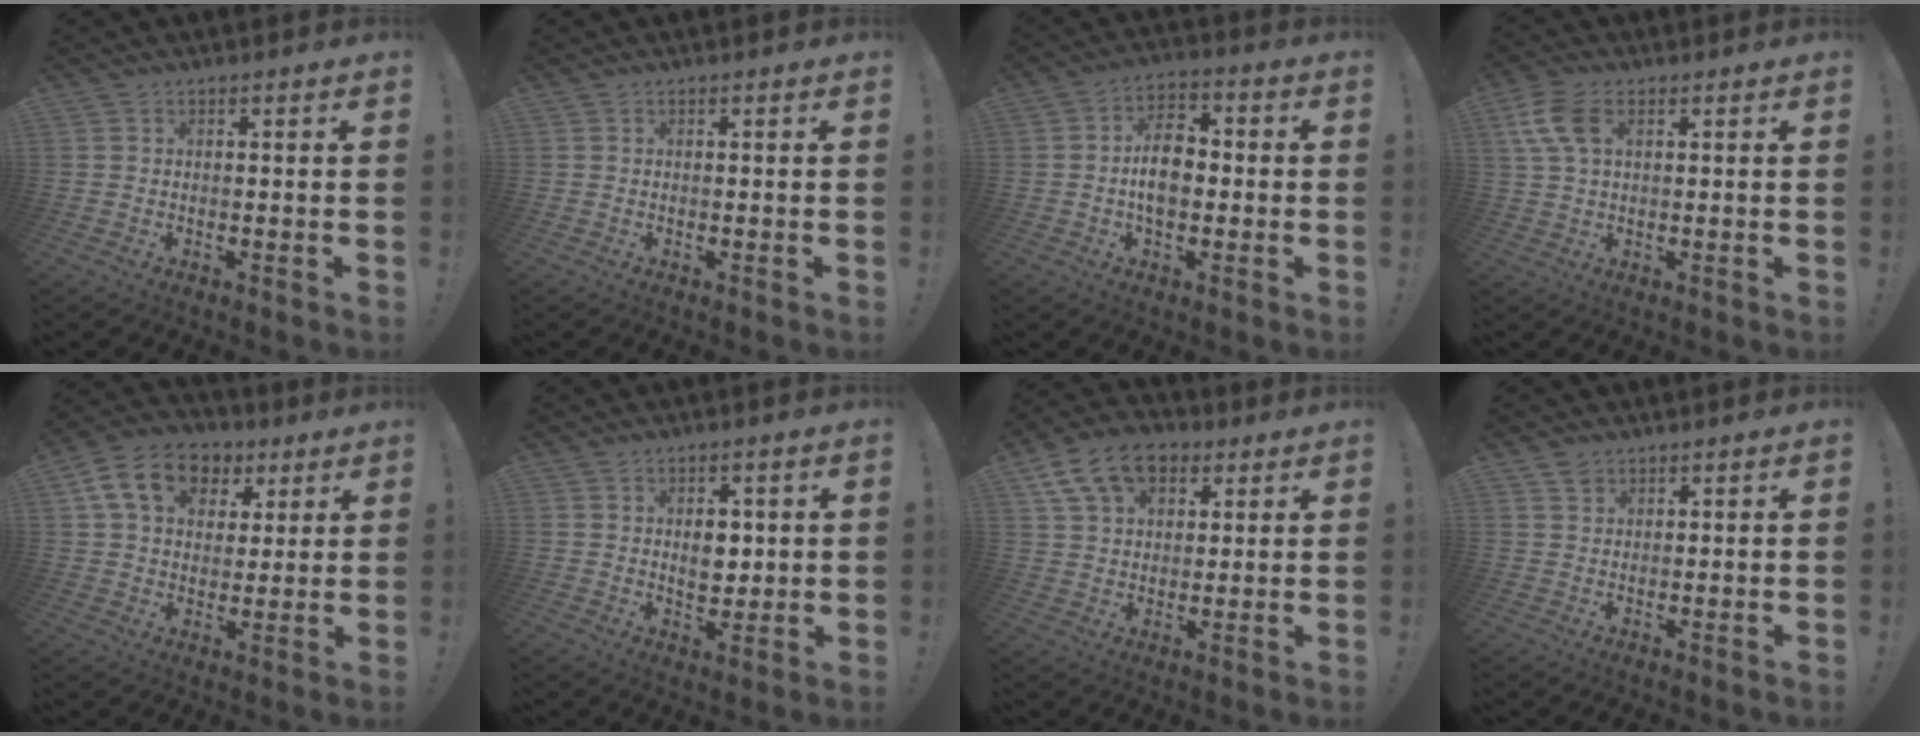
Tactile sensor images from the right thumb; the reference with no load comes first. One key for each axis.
{"total": 0.0}
{"total": 10.3, "fx": -1.1, "fy": 6.7, "fz": 7.7, "tx": -0.137, "ty": 0.014, "tz": -0.019}
{"total": 8.7, "fx": 3.0, "fy": 4.8, "fz": 6.6, "tx": -0.145, "ty": 0.003, "tz": 0.058}
{"total": 15.5, "fx": 6.5, "fy": 11.2, "fz": 8.4, "tx": -0.128, "ty": -0.016, "tz": 0.123}
{"total": 6.1, "fx": 1.1, "fy": 4.6, "fz": 3.8, "tx": -0.045, "ty": -0.004, "tz": 0.017}
{"total": 14.8, "fx": 6.9, "fy": 9.9, "fz": 8.5, "tx": -0.138, "ty": -0.023, "tz": 0.133}
{"total": 2.0, "fx": 1.5, "fy": 1.2, "fz": 0.4, "tx": 0.001, "ty": -0.008, "tz": 0.028}